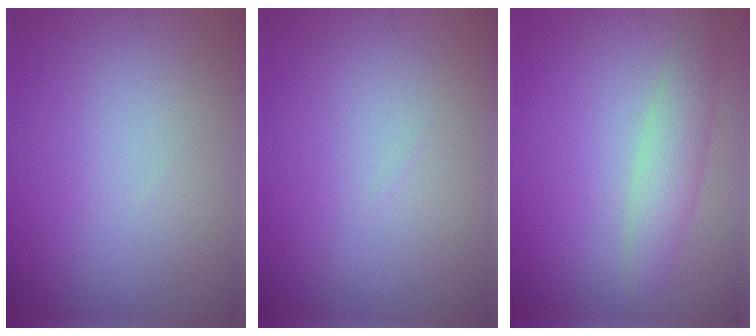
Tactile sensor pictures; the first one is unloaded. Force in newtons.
{"total": 0.0}
{"total": 3.0, "press": 3.0, "slide": 0.1}